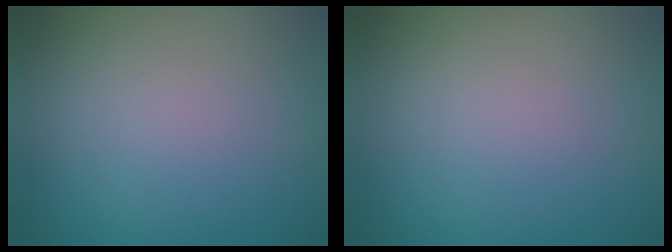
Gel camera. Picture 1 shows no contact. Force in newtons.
{"total": 0.0}